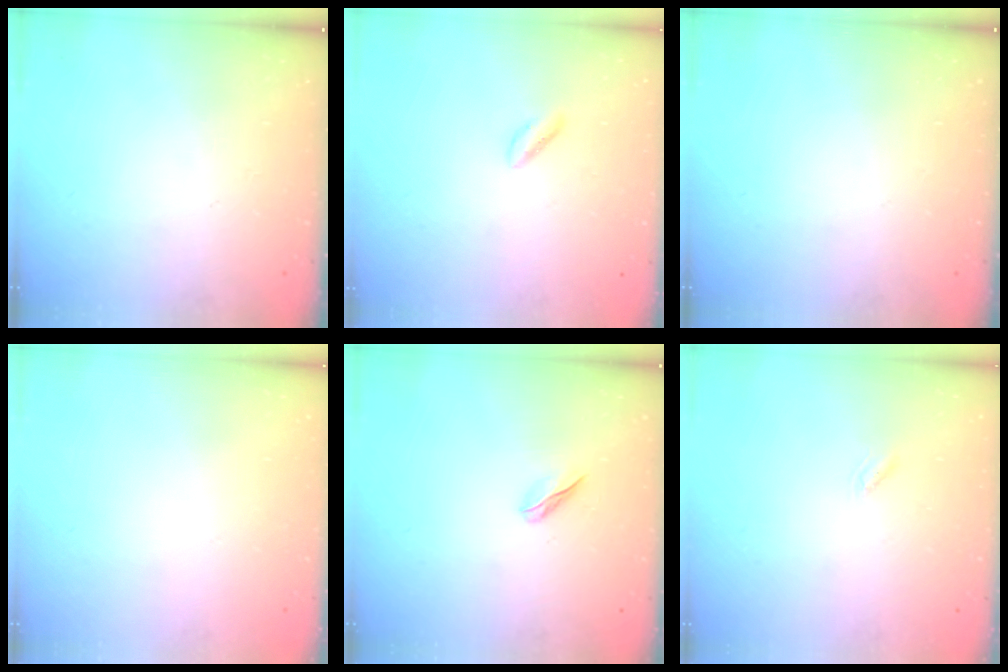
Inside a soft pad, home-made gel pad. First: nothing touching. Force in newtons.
{"total": 1.9, "press": 1.7, "slide": 1.0}
{"total": 0.0}
{"total": 2.2, "press": 2.2, "slide": 0.1}
{"total": 2.6, "press": 2.5, "slide": 0.7}
{"total": 1.2, "press": 1.1, "slide": 0.3}